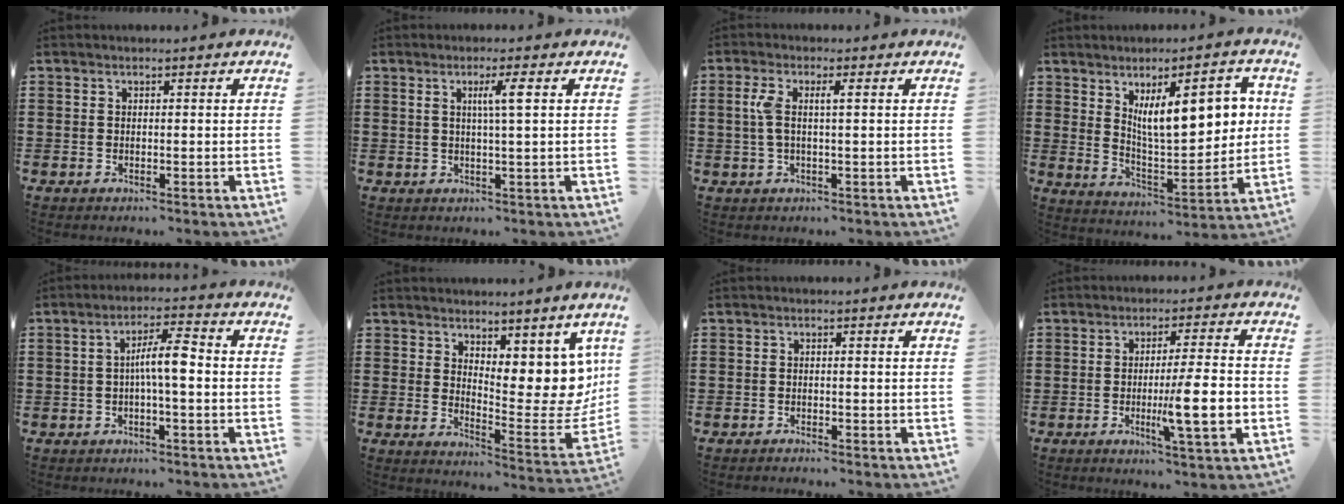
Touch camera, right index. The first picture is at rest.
{"total": 3.6, "force": [0.9, -0.1, 3.4], "torque": [-0.068, 0.000, 0.010]}
{"total": 3.6, "force": [0.3, 0.7, 3.5], "torque": [-0.083, -0.003, -0.002]}
{"total": 12.7, "force": [4.5, 4.7, 10.9], "torque": [-0.170, -0.005, 0.073]}
{"total": 5.7, "force": [-0.4, 1.0, 5.6], "torque": [-0.103, 0.010, -0.011]}
{"total": 8.2, "force": [5.1, 4.4, 4.8], "torque": [-0.061, -0.048, 0.094]}
{"total": 0.8, "force": [-0.8, 0.0, 0.1], "torque": [-0.003, -0.001, -0.016]}
{"total": 9.5, "force": [-2.3, 0.8, 9.2], "torque": [-0.148, -0.014, -0.041]}